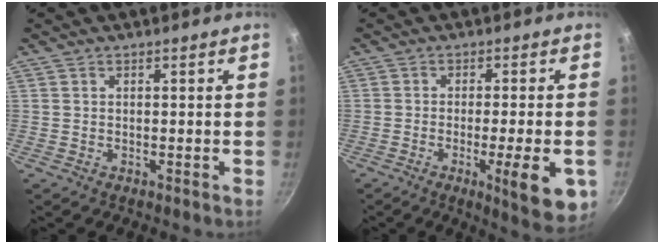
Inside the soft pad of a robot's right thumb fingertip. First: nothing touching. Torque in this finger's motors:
{"motor_torque": [0.07, 0.36, -0.04, -0.22, 0.07]}